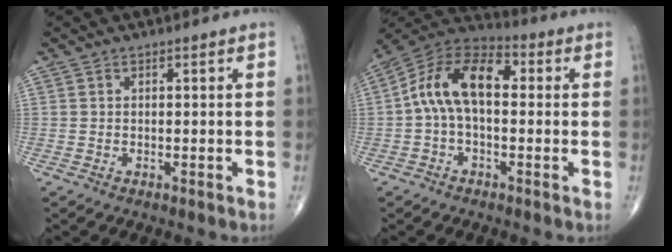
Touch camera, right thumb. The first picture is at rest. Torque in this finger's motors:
{"motor_torque": [0.21, 0.19, 0.73, -0.11, 0.16]}